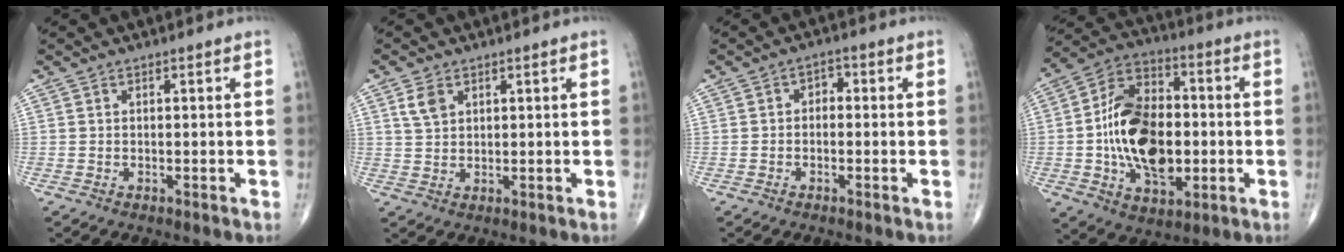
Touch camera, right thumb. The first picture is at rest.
{"total": 3.6, "force": [1.8, 2.3, 2.1], "torque": [-0.034, -0.003, 0.039]}
{"total": 2.5, "force": [-0.2, 1.9, 1.6], "torque": [-0.009, 0.014, -0.013]}
{"total": 20.0, "force": [-1.3, 12.4, 15.6], "torque": [-0.247, 0.021, -0.019]}